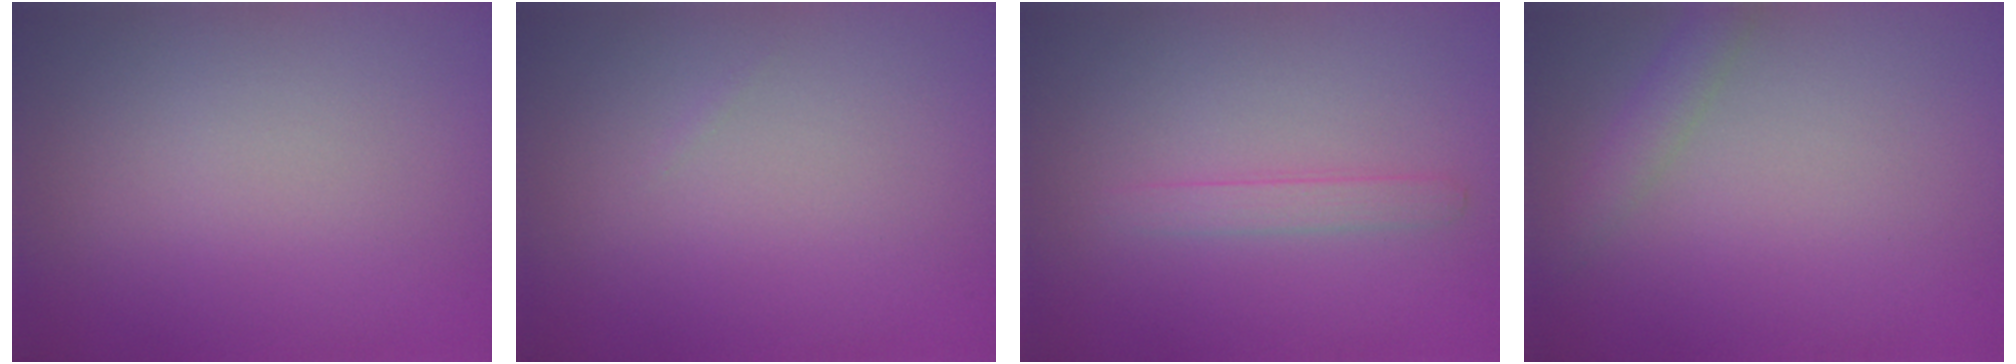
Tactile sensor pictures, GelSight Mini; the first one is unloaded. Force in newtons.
{"total": 0.0}
{"total": 1.3, "press": 1.3, "slide": 0.1}
{"total": 1.6, "press": 1.6, "slide": 0.0}